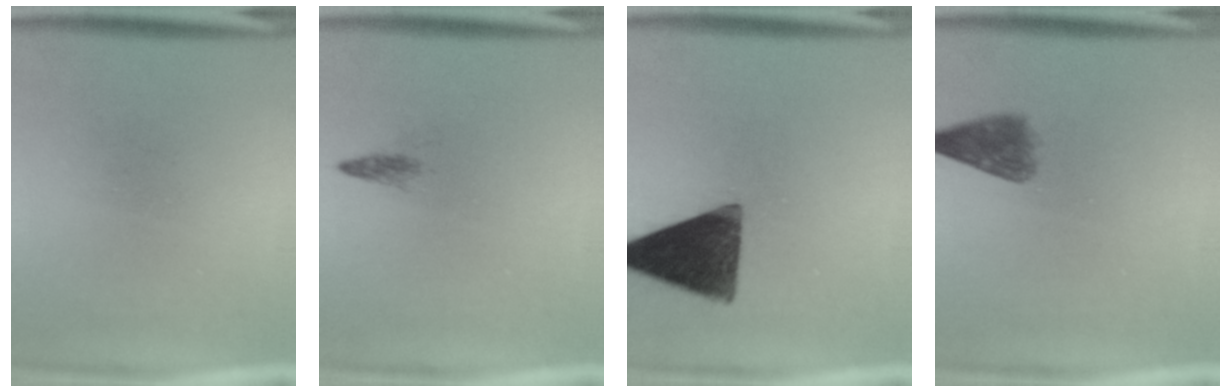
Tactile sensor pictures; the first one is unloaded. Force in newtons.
{"total": 1.0}
{"total": 13.8}
{"total": 4.1}